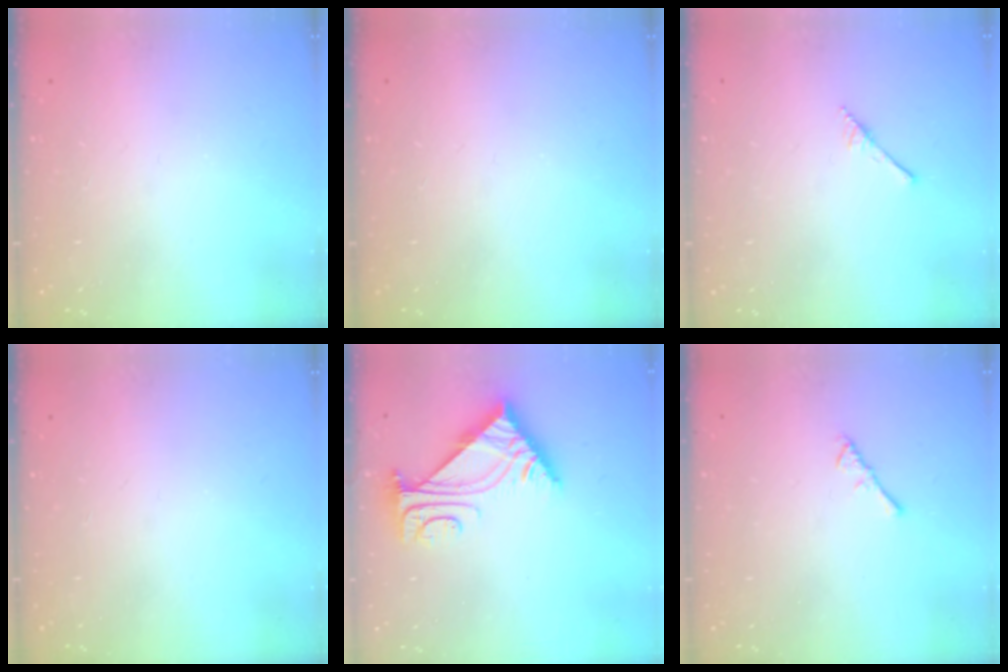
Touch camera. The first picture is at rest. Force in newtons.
{"total": 0.0}
{"total": 2.9, "press": 2.9, "slide": 0.2}
{"total": 0.0}
{"total": 5.9, "press": 5.8, "slide": 0.6}
{"total": 2.2, "press": 2.1, "slide": 0.5}